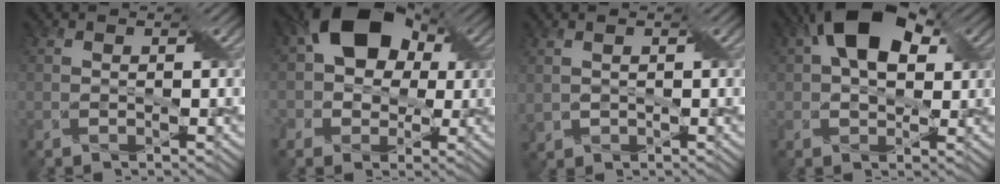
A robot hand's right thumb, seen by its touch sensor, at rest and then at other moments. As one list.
[{"total": 13.1, "force": [3.1, 10.4, 7.2], "torque": [-0.120, 0.033, 0.018]}, {"total": 1.8, "force": [0.4, 1.5, 0.9], "torque": [-0.029, -0.005, 0.009]}, {"total": 10.9, "force": [3.7, 6.5, 7.9], "torque": [-0.121, 0.026, 0.041]}]